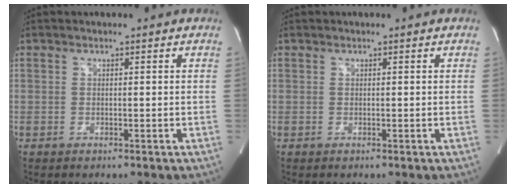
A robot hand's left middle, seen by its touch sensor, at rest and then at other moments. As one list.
[{"total": 0.0}]